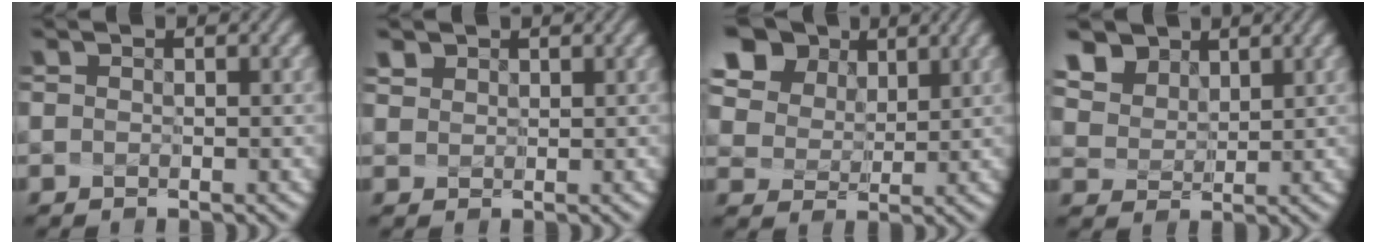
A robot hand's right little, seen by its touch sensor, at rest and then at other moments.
{"total": 1.6, "force": [1.2, 1.0, 0.3], "torque": [-0.023, 0.008, 0.032]}
{"total": 10.2, "force": [6.2, 7.0, 4.0], "torque": [-0.110, 0.020, 0.125]}
{"total": 6.5, "force": [4.4, 4.3, 2.0], "torque": [-0.092, 0.006, 0.089]}